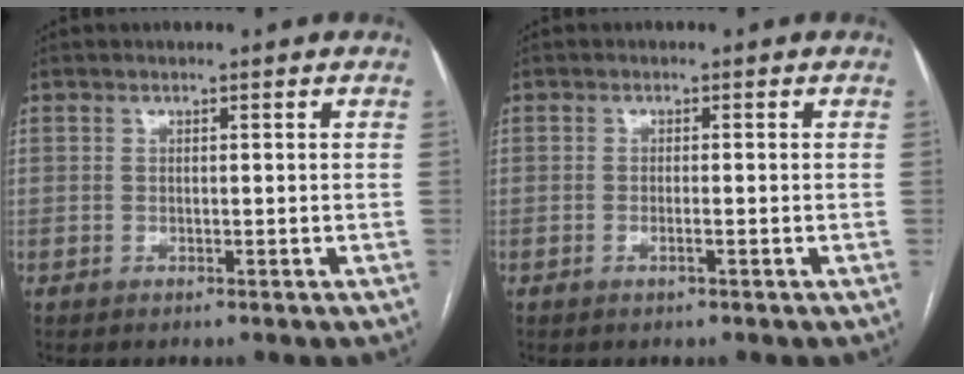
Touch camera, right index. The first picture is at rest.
{"total": 1.0, "force": [-0.5, 0.0, 0.9], "torque": [-0.019, 0.000, -0.008]}